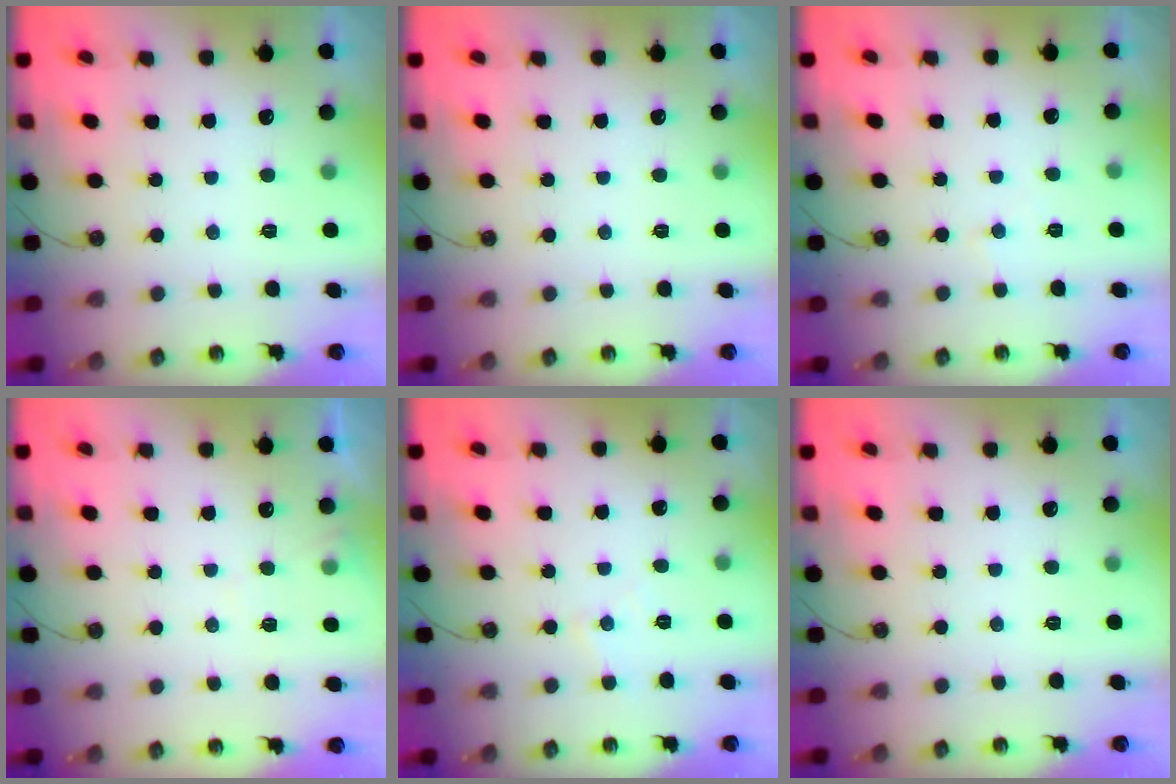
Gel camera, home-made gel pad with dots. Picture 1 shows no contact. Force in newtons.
{"total": 0.0}
{"total": 3.2, "press": 3.1, "slide": 0.5}
{"total": 5.4, "press": 5.4, "slide": 0.7}
{"total": 4.9, "press": 4.9, "slide": 0.5}
{"total": 0.0}